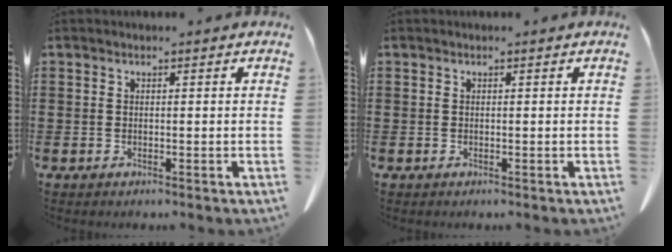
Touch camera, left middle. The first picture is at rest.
{"total": 0.0}